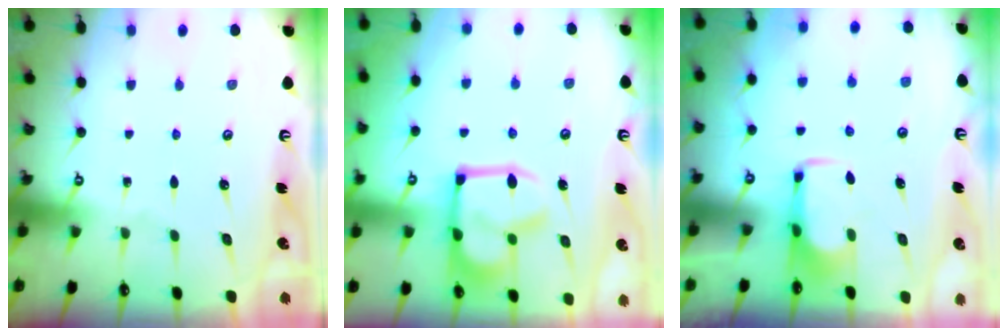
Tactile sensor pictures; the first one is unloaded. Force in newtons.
{"total": 12.1, "press": 12.0, "slide": 1.4}
{"total": 2.0, "press": 2.0, "slide": 0.3}